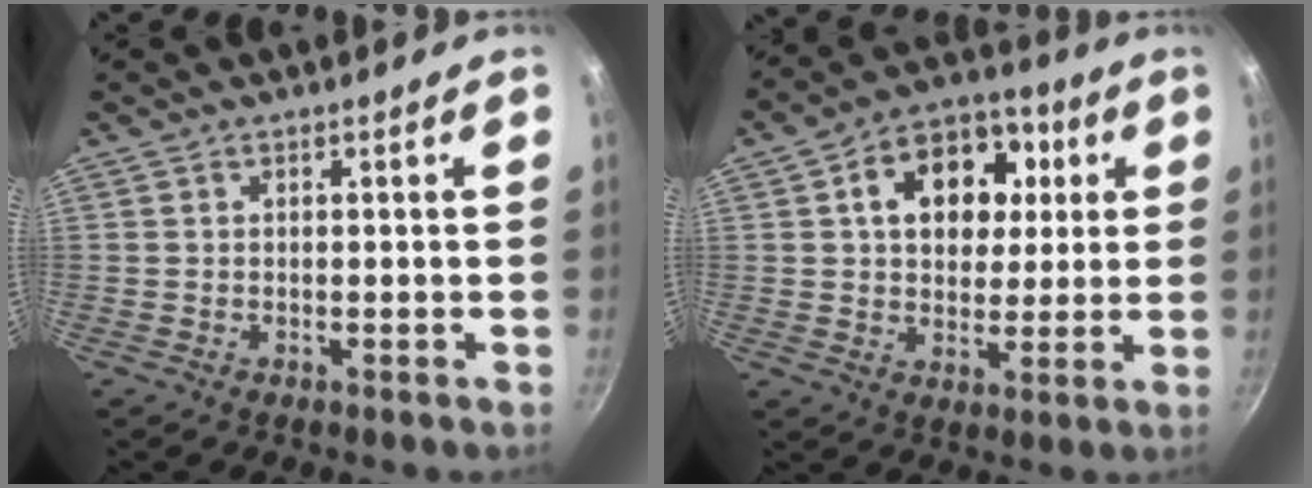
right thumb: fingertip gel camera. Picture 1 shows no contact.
{"total": 15.7, "force": [4.0, 11.4, 10.0], "torque": [-0.122, 0.012, 0.054]}